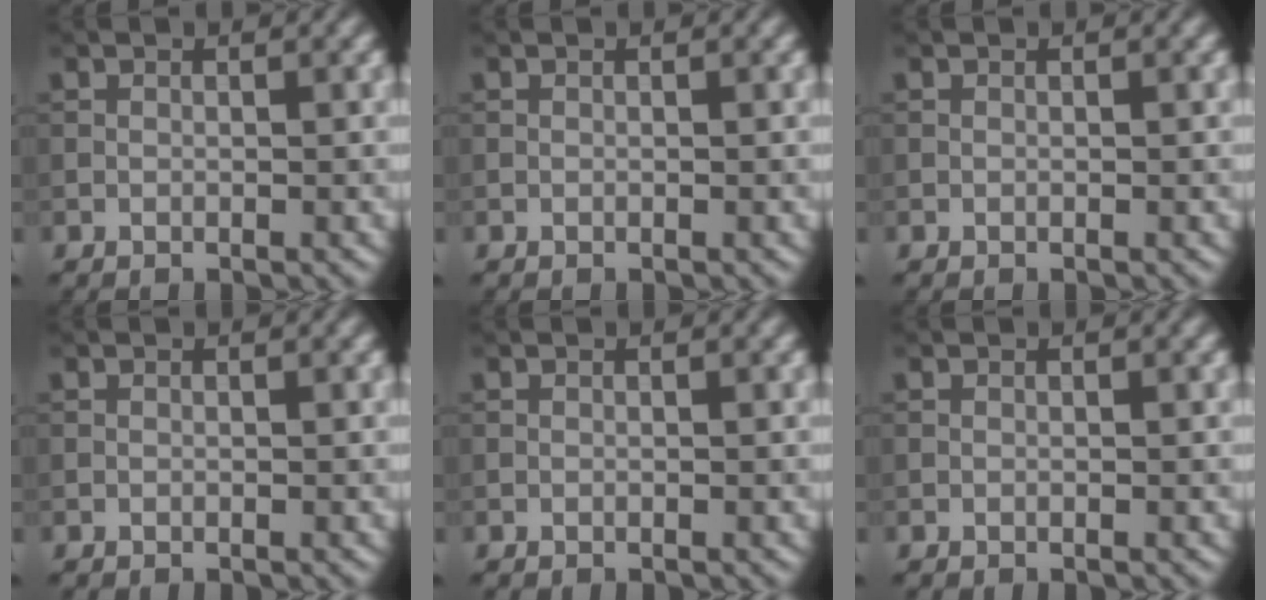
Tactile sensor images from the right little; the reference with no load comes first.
{"total": 0.0}
{"total": 0.0}
{"total": 0.0}
{"total": 0.0}
{"total": 0.0}